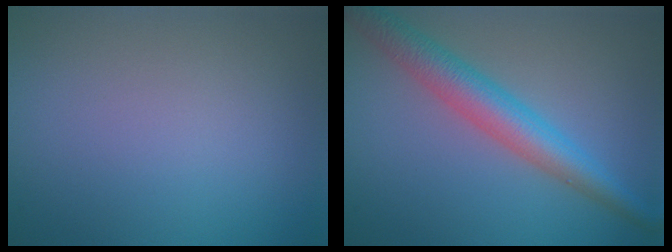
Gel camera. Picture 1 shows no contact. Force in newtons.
{"total": 4.9, "press": 4.9, "slide": 0.1}